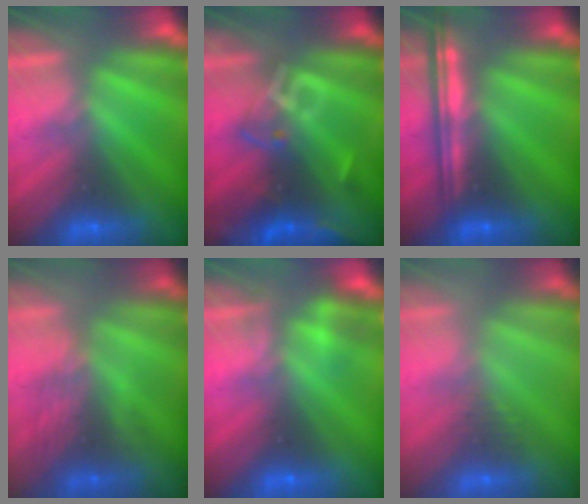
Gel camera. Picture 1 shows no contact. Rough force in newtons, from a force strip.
{"total": 2.4}
{"total": 9.0}
{"total": 2.9}
{"total": 2.3}
{"total": 2.6}